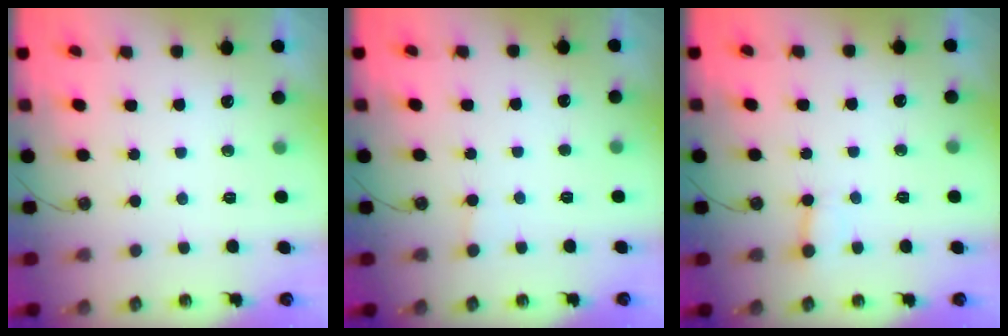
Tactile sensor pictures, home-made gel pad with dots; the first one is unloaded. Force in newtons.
{"total": 1.7, "press": 1.7, "slide": 0.3}
{"total": 3.1, "press": 3.1, "slide": 0.2}